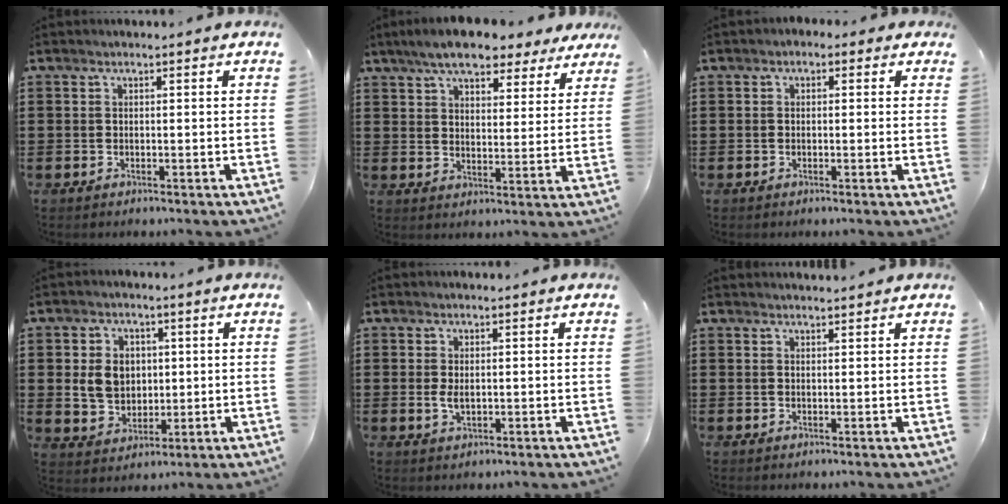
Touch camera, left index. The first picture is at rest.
{"total": 7.5, "force": [6.6, 1.8, 3.2], "torque": [-0.079, -0.011, 0.120]}
{"total": 1.0, "force": [-0.3, 0.8, 0.5], "torque": [-0.012, 0.004, -0.008]}
{"total": 6.3, "force": [0.8, 5.3, 3.4], "torque": [-0.081, 0.010, 0.012]}
{"total": 2.1, "force": [0.0, 1.0, 1.8], "torque": [-0.044, 0.000, -0.004]}
{"total": 1.2, "force": [1.2, 0.0, 0.1], "torque": [-0.005, -0.002, 0.023]}